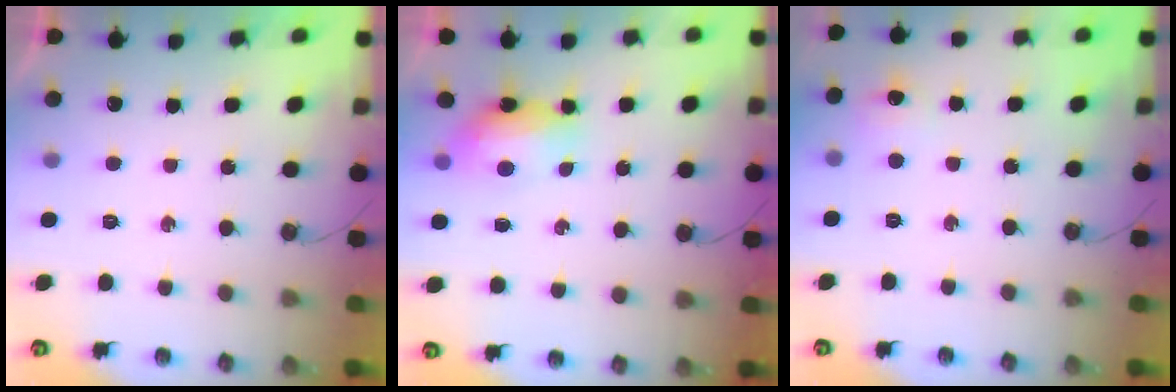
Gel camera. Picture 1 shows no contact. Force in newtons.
{"total": 11.0, "press": 8.8, "slide": 6.6}
{"total": 6.7, "press": 6.7, "slide": 0.8}